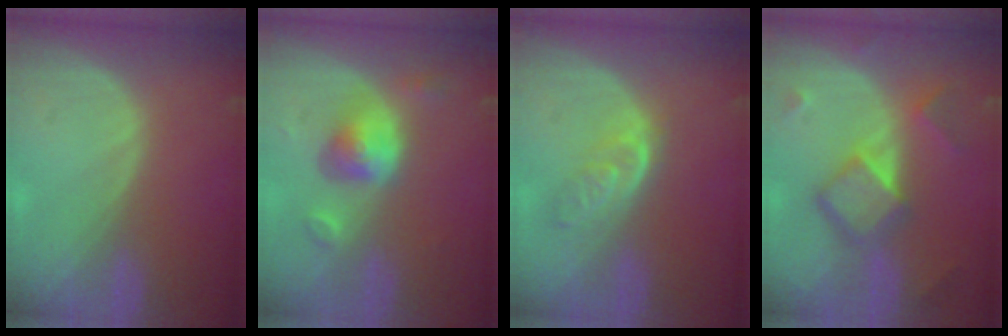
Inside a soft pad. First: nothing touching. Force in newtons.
{"total": 5.8, "press": 5.3, "slide": 2.1}
{"total": 4.7, "press": 4.4, "slide": 1.9}
{"total": 7.6, "press": 7.6, "slide": 0.6}